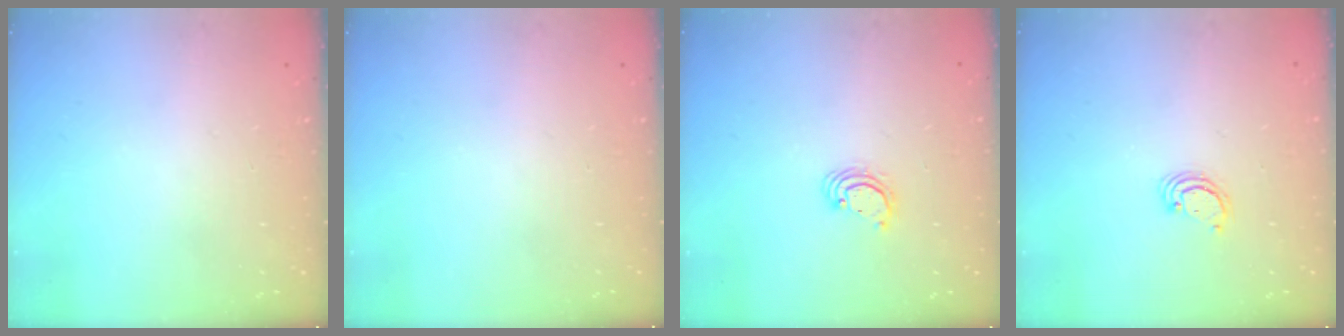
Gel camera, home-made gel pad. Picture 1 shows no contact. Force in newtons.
{"total": 0.0}
{"total": 3.1, "press": 3.1, "slide": 0.1}
{"total": 3.1, "press": 3.1, "slide": 0.2}